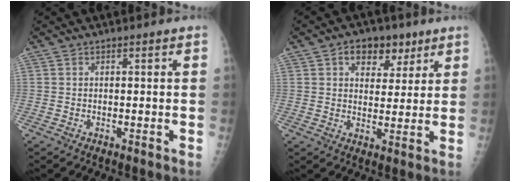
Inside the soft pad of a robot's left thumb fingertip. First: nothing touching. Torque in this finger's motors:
{"motor_torque": [0.18, 0.20, 0.34, -0.04, 0.11]}